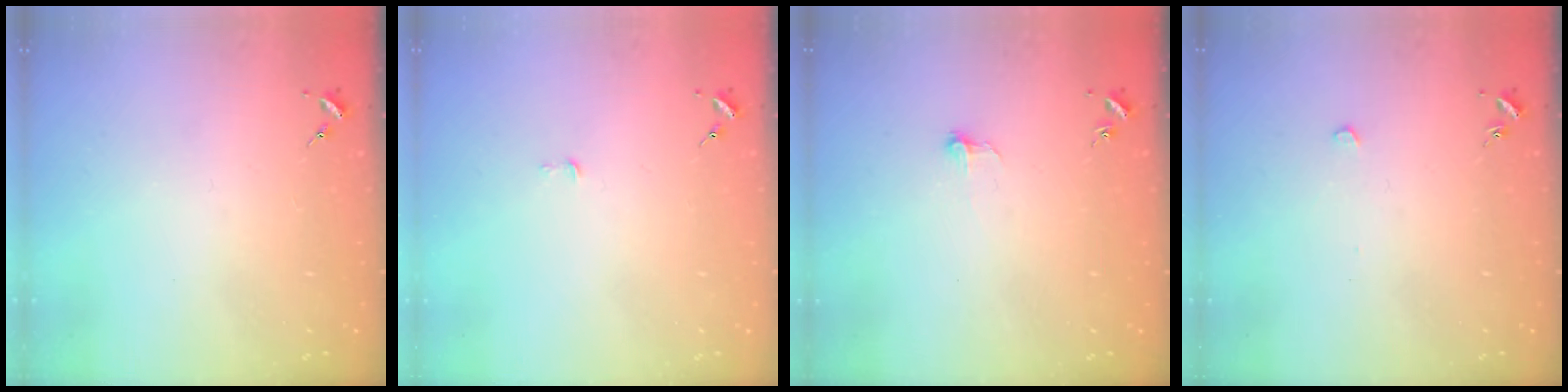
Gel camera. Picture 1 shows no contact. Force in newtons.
{"total": 2.6, "press": 2.6, "slide": 0.2}
{"total": 4.1, "press": 4.0, "slide": 0.3}
{"total": 3.0, "press": 2.9, "slide": 0.4}